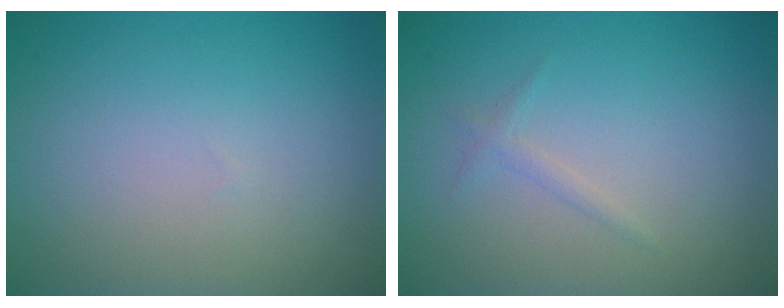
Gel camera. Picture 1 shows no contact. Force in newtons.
{"total": 0.8, "press": 0.8, "slide": 0.1}